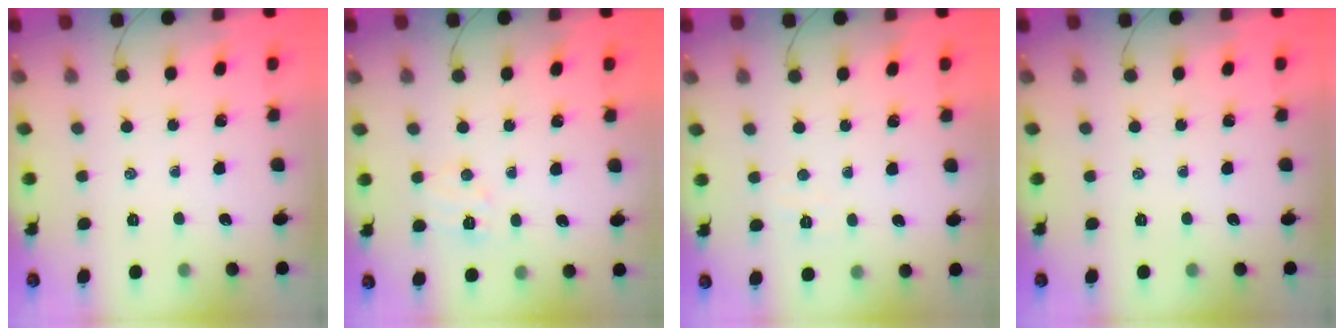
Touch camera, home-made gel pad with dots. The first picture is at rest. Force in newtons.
{"total": 5.3, "press": 5.2, "slide": 1.1}
{"total": 3.2, "press": 3.1, "slide": 0.7}
{"total": 0.0}